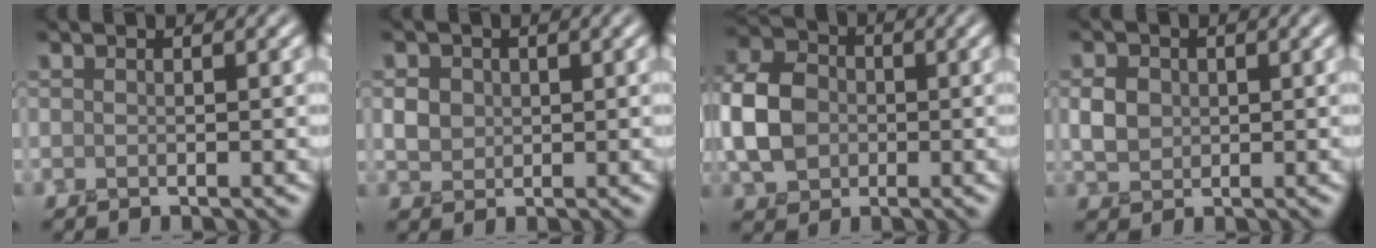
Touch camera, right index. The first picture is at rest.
{"total": 1.9, "force": [0.3, 1.7, 0.8], "torque": [-0.018, 0.001, 0.007]}
{"total": 6.6, "force": [-0.6, 5.2, 4.0], "torque": [-0.093, 0.011, -0.027]}
{"total": 2.4, "force": [0.3, 2.0, 1.2], "torque": [-0.028, 0.002, 0.004]}